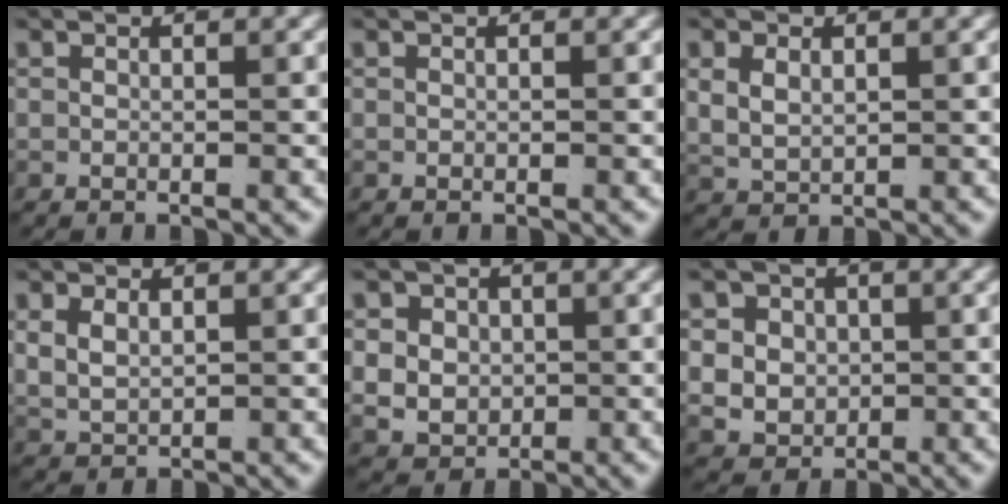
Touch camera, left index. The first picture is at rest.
{"total": 0.0}
{"total": 3.3, "force": [0.8, 2.7, 1.7], "torque": [-0.050, -0.009, 0.025]}
{"total": 3.0, "force": [0.8, 2.4, 1.6], "torque": [-0.047, -0.009, 0.026]}
{"total": 6.1, "force": [0.0, 5.6, 2.5], "torque": [-0.059, -0.018, 0.007]}
{"total": 6.8, "force": [0.1, 6.2, 2.7], "torque": [-0.063, -0.021, 0.007]}